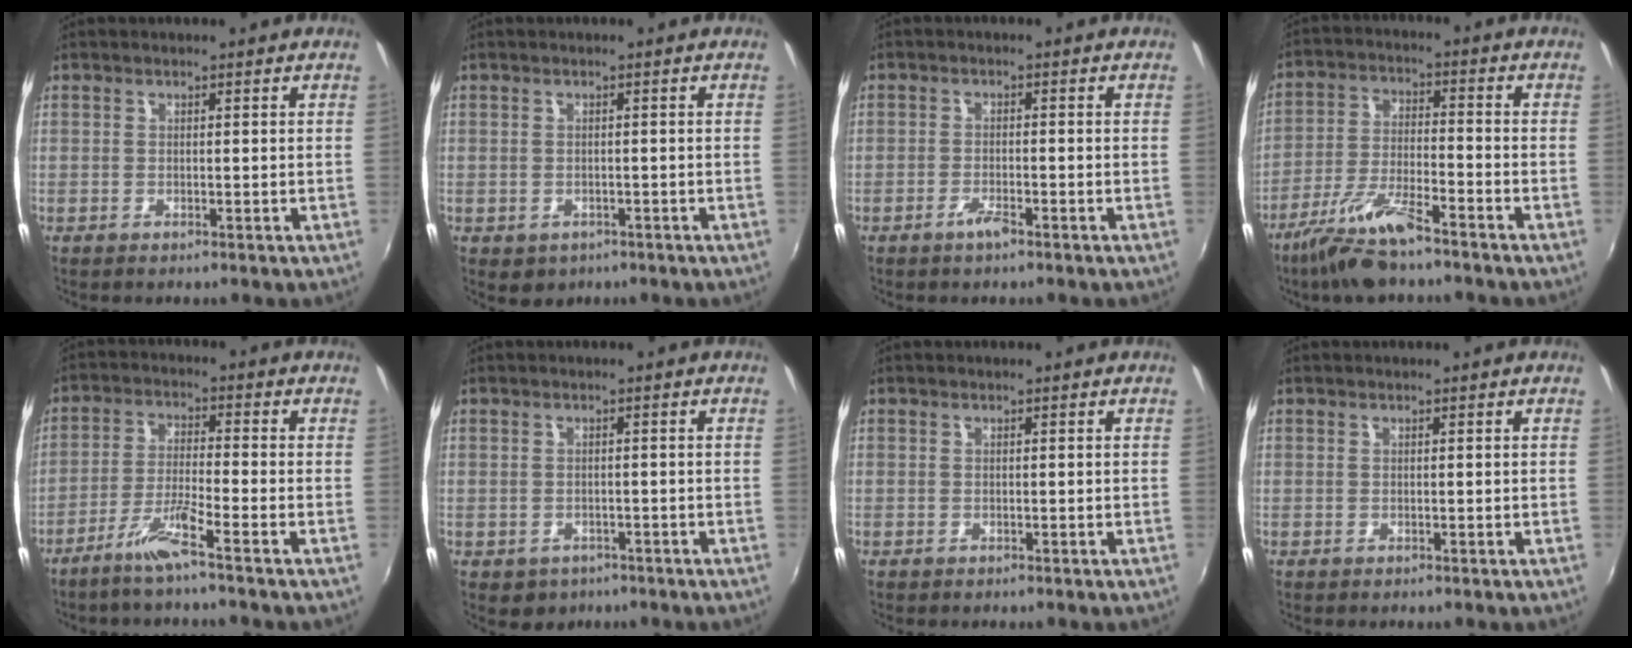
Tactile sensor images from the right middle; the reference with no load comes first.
{"total": 2.7, "force": [-1.0, 2.3, 1.0], "torque": [-0.025, -0.006, -0.008]}
{"total": 2.4, "force": [-1.8, 0.5, 1.6], "torque": [-0.038, -0.002, -0.038]}
{"total": 10.9, "force": [-8.3, 2.1, 6.8], "torque": [-0.144, -0.012, -0.156]}
{"total": 6.1, "force": [-4.4, -0.7, 4.2], "torque": [-0.095, -0.002, -0.086]}
{"total": 3.4, "force": [-1.6, 2.8, 1.0], "torque": [-0.028, -0.005, -0.017]}
{"total": 0.0}
{"total": 0.0}